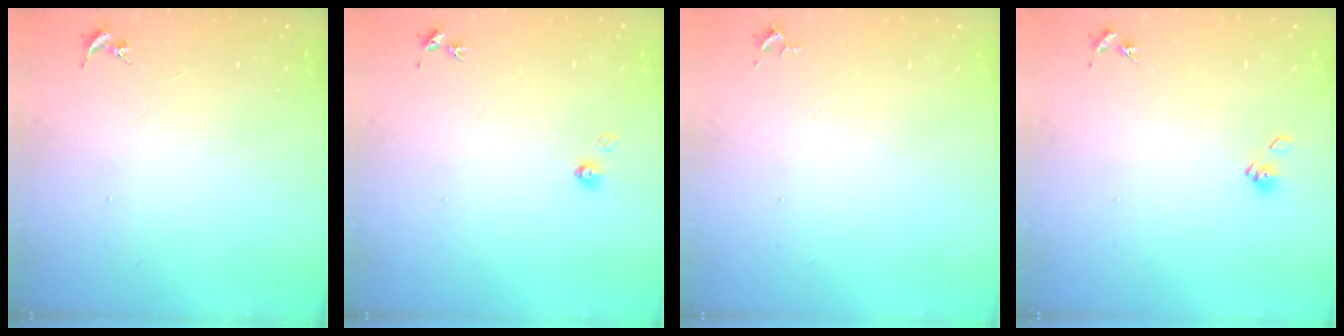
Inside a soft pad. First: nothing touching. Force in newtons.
{"total": 3.9, "press": 3.9, "slide": 0.5}
{"total": 2.6, "press": 2.6, "slide": 0.4}
{"total": 5.4, "press": 4.9, "slide": 2.3}